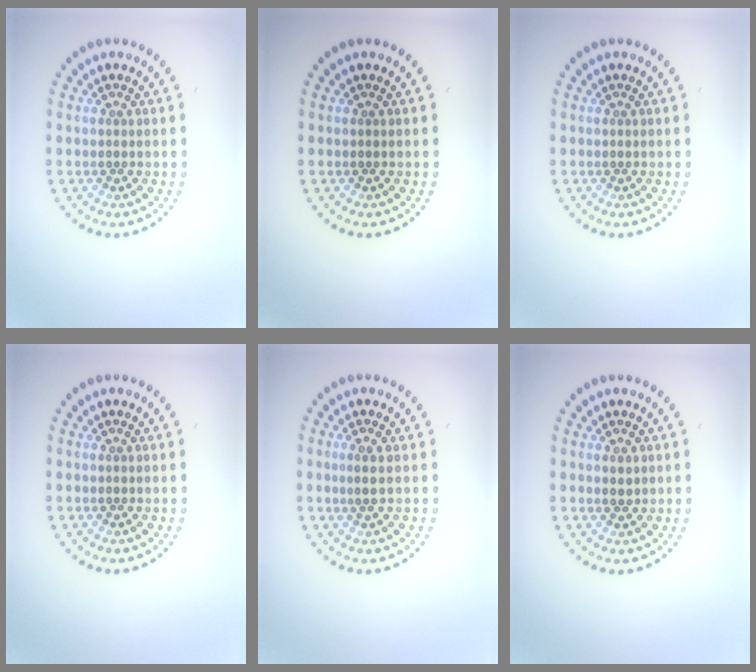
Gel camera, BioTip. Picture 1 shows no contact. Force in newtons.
{"total": 0.0}
{"total": 0.0}
{"total": 0.0}
{"total": 1.1, "press": 0.9, "slide": 0.5}
{"total": 0.9, "press": 0.9, "slide": 0.2}